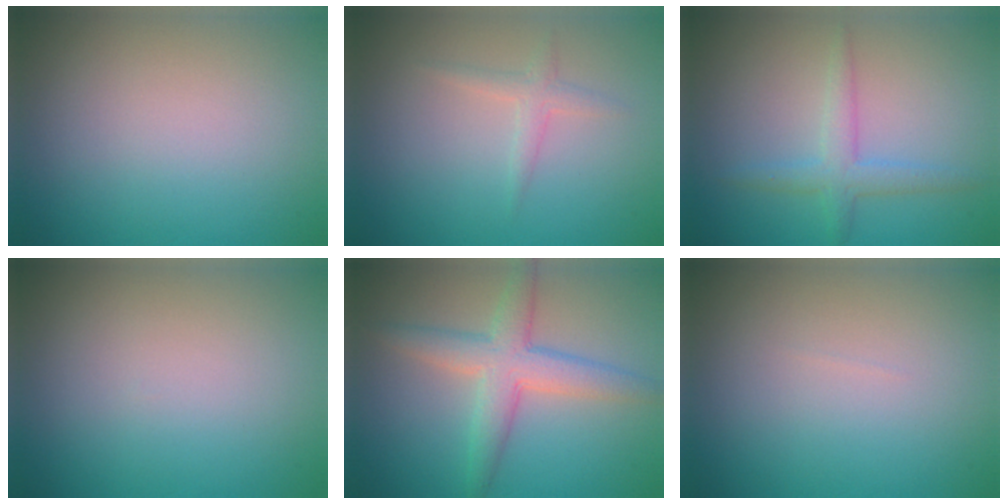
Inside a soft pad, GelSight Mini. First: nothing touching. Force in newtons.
{"total": 1.3, "press": 1.3, "slide": 0.1}
{"total": 2.5, "press": 2.5, "slide": 0.1}
{"total": 0.0}
{"total": 4.5, "press": 4.5, "slide": 0.1}
{"total": 0.0}